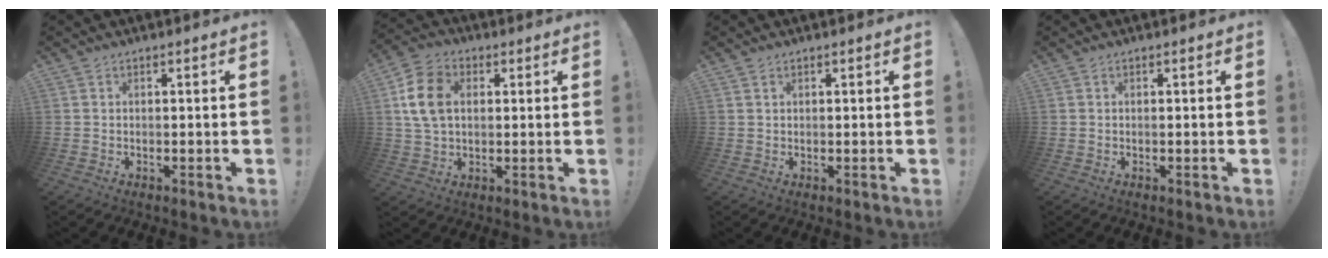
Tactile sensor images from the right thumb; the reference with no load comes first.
{"total": 12.4, "force": [2.6, 8.6, 8.6], "torque": [-0.157, 0.011, 0.053]}
{"total": 0.9, "force": [0.8, 0.4, 0.4], "torque": [0.000, -0.002, 0.013]}
{"total": 0.0}